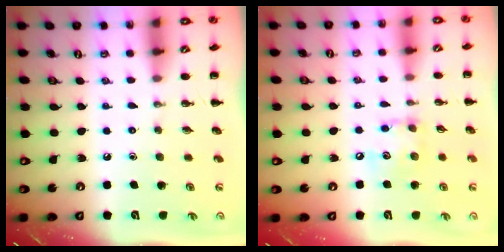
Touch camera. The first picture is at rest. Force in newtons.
{"total": 8.4, "press": 8.4, "slide": 0.5}